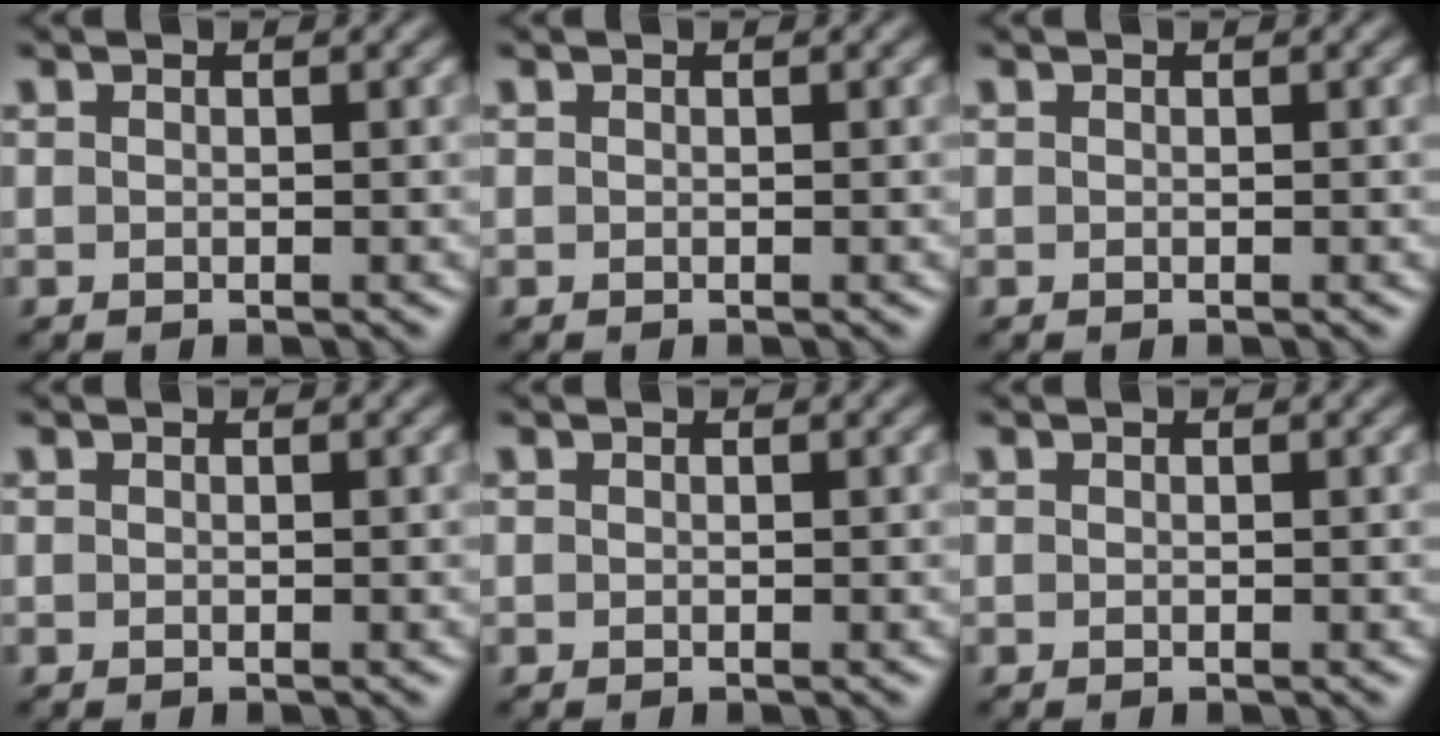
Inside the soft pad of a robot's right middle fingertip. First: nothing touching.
{"total": 0.0}
{"total": 0.0}
{"total": 0.0}
{"total": 0.0}
{"total": 0.0}